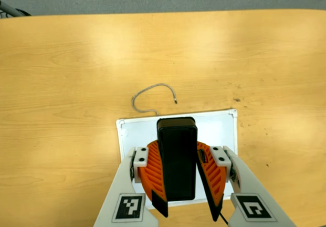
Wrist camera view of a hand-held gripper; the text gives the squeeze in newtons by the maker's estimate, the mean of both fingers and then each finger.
{"total": 10.0, "left": 10.0, "right": 9.9}